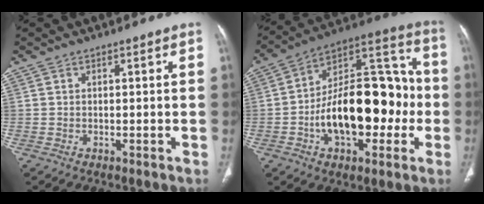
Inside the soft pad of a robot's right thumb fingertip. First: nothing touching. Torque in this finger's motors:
{"motor_torque": [2.43, 2.58, 1.62, -1.15, 0.33]}